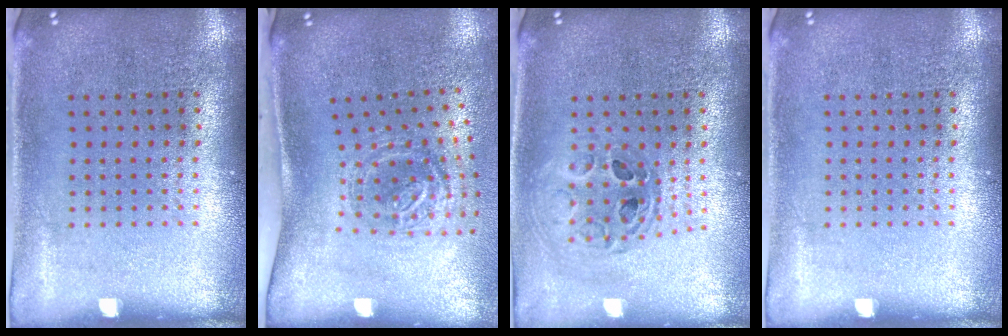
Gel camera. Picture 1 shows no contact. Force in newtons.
{"total": 1.8, "press": 1.2, "slide": 1.4}
{"total": 0.7, "press": 0.7, "slide": 0.1}
{"total": 0.0}